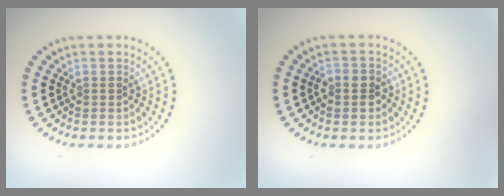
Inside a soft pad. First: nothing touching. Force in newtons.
{"total": 1.9, "press": 1.8, "slide": 0.6}